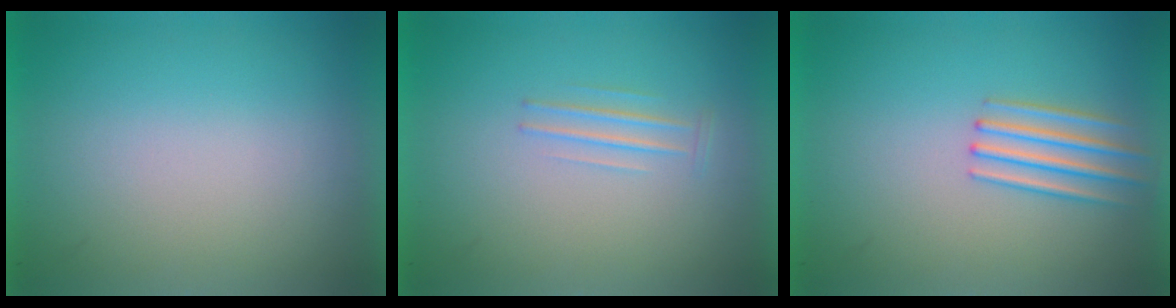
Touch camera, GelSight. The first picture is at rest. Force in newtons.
{"total": 1.1}
{"total": 2.1}